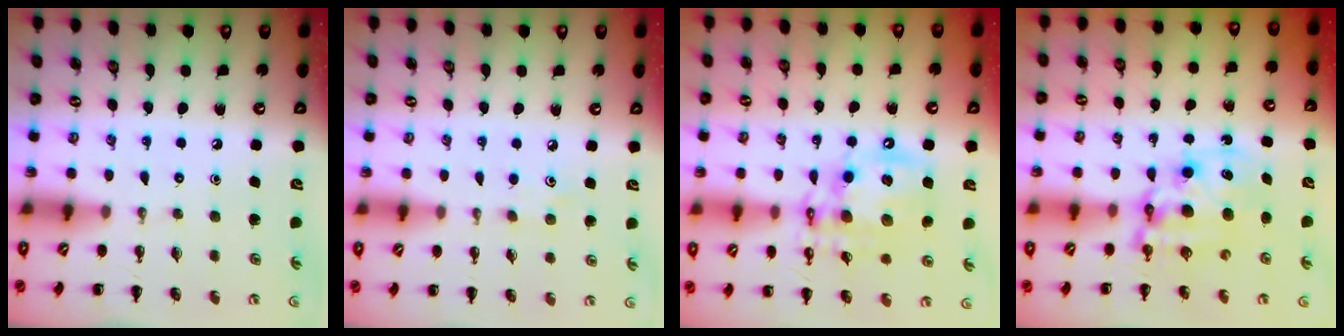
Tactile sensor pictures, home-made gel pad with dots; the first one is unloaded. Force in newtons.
{"total": 3.7, "press": 3.5, "slide": 1.2}
{"total": 16.4, "press": 16.0, "slide": 3.5}
{"total": 9.8, "press": 9.3, "slide": 3.1}